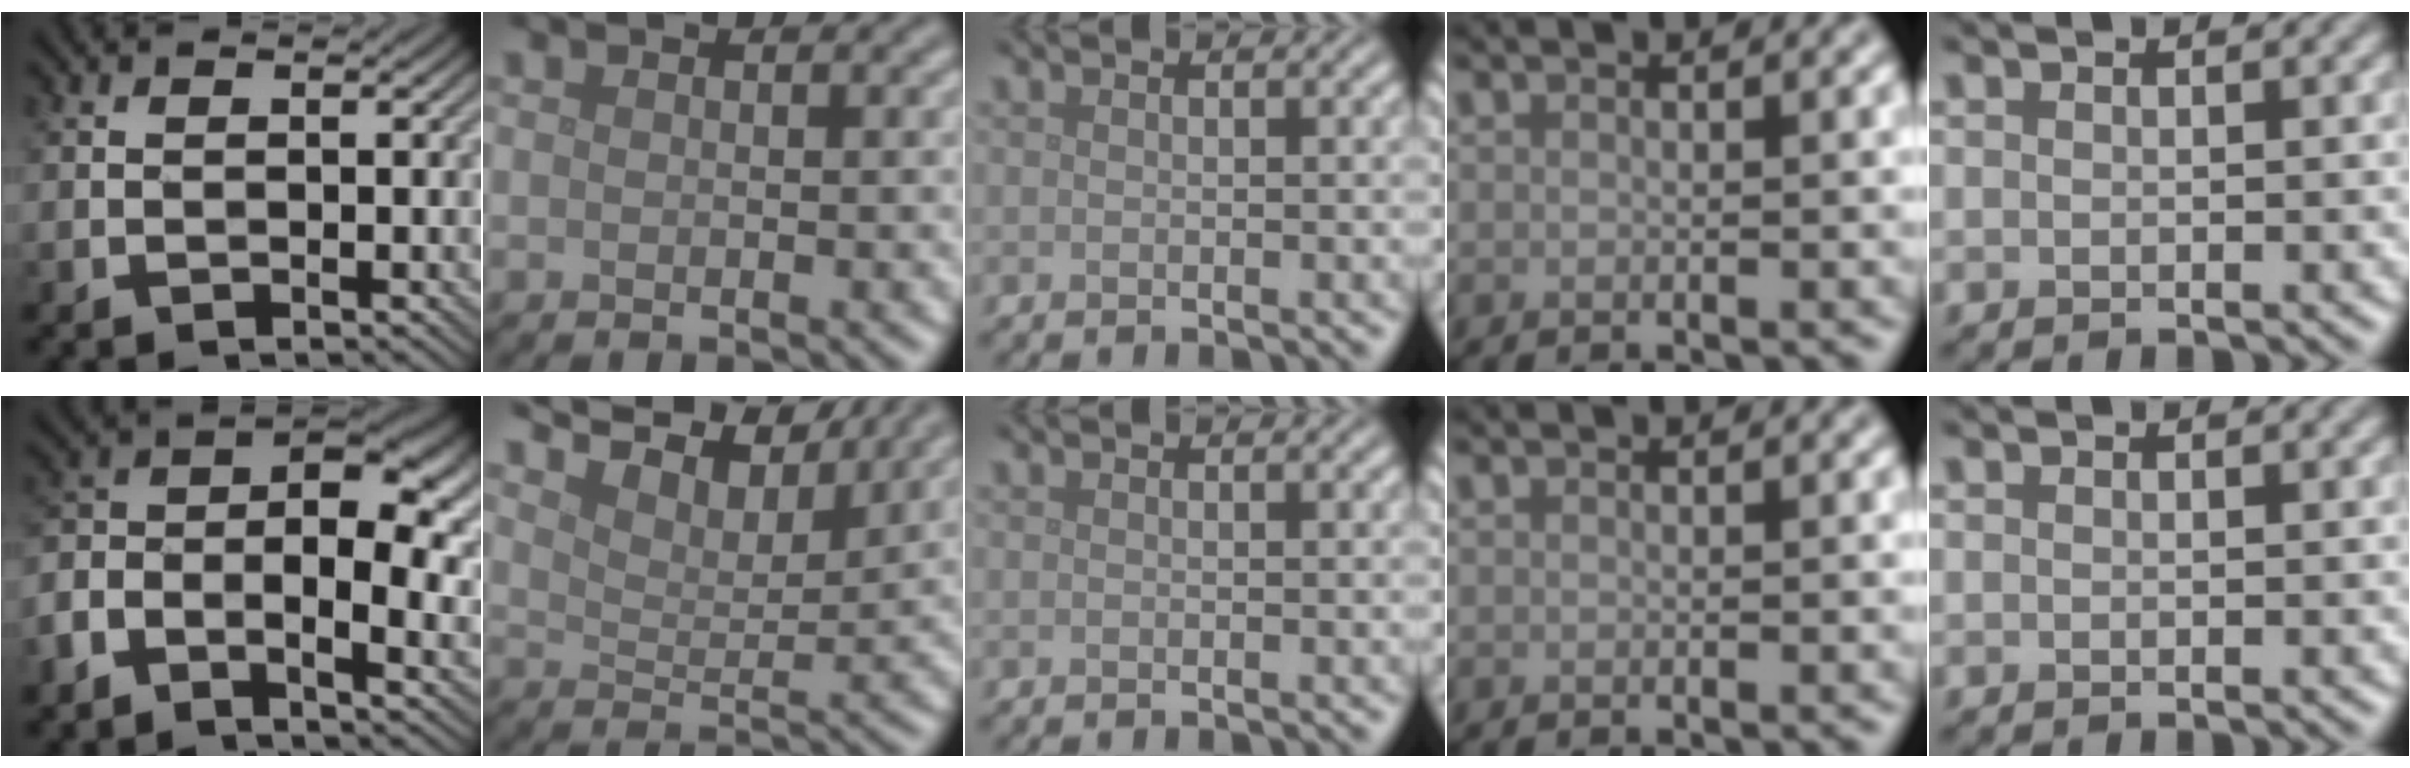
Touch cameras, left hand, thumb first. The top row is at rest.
{"thumb": {"total": 11.9, "force": [-3.0, 6.5, 9.5], "torque": [-0.170, -0.007, -0.065]}, "index": {"total": 9.2, "force": [8.2, 2.1, 3.6], "torque": [-0.071, 0.006, 0.104]}}